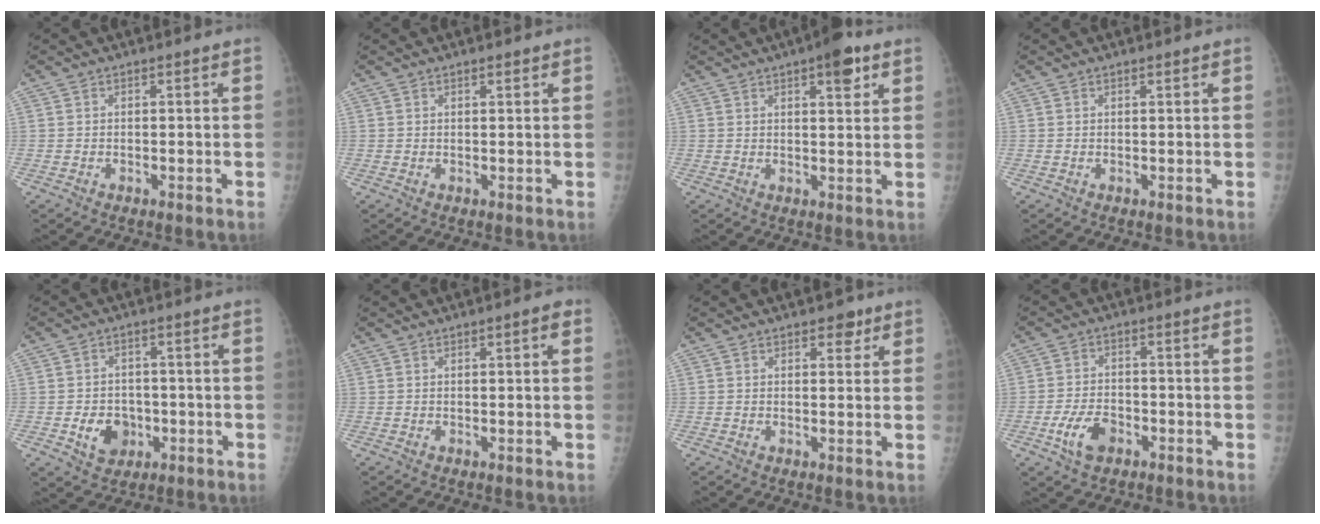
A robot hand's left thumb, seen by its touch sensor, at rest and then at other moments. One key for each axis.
{"total": 1.0, "fx": 0.7, "fy": 0.3, "fz": 0.7, "tx": -0.010, "ty": -0.002, "tz": 0.010}
{"total": 6.8, "fx": 3.6, "fy": 2.3, "fz": 5.2, "tx": -0.057, "ty": -0.011, "tz": 0.045}
{"total": 0.7, "fx": 0.4, "fy": 0.1, "fz": 0.5, "tx": -0.007, "ty": 0.000, "tz": 0.006}
{"total": 7.4, "fx": -1.7, "fy": 6.2, "fz": 3.6, "tx": -0.025, "ty": 0.009, "tz": -0.020}
{"total": 2.1, "fx": 0.8, "fy": 0.4, "fz": 1.9, "tx": -0.024, "ty": 0.002, "tz": 0.009}
{"total": 3.2, "fx": 1.9, "fy": 1.7, "fz": 1.8, "tx": -0.006, "ty": -0.007, "tz": 0.023}
{"total": 6.7, "fx": -3.1, "fy": 4.1, "fz": 4.3, "tx": -0.078, "ty": 0.017, "tz": -0.055}